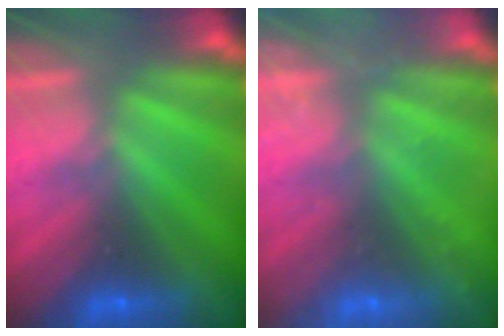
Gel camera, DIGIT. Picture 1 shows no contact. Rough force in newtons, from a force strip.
{"total": 2.6}